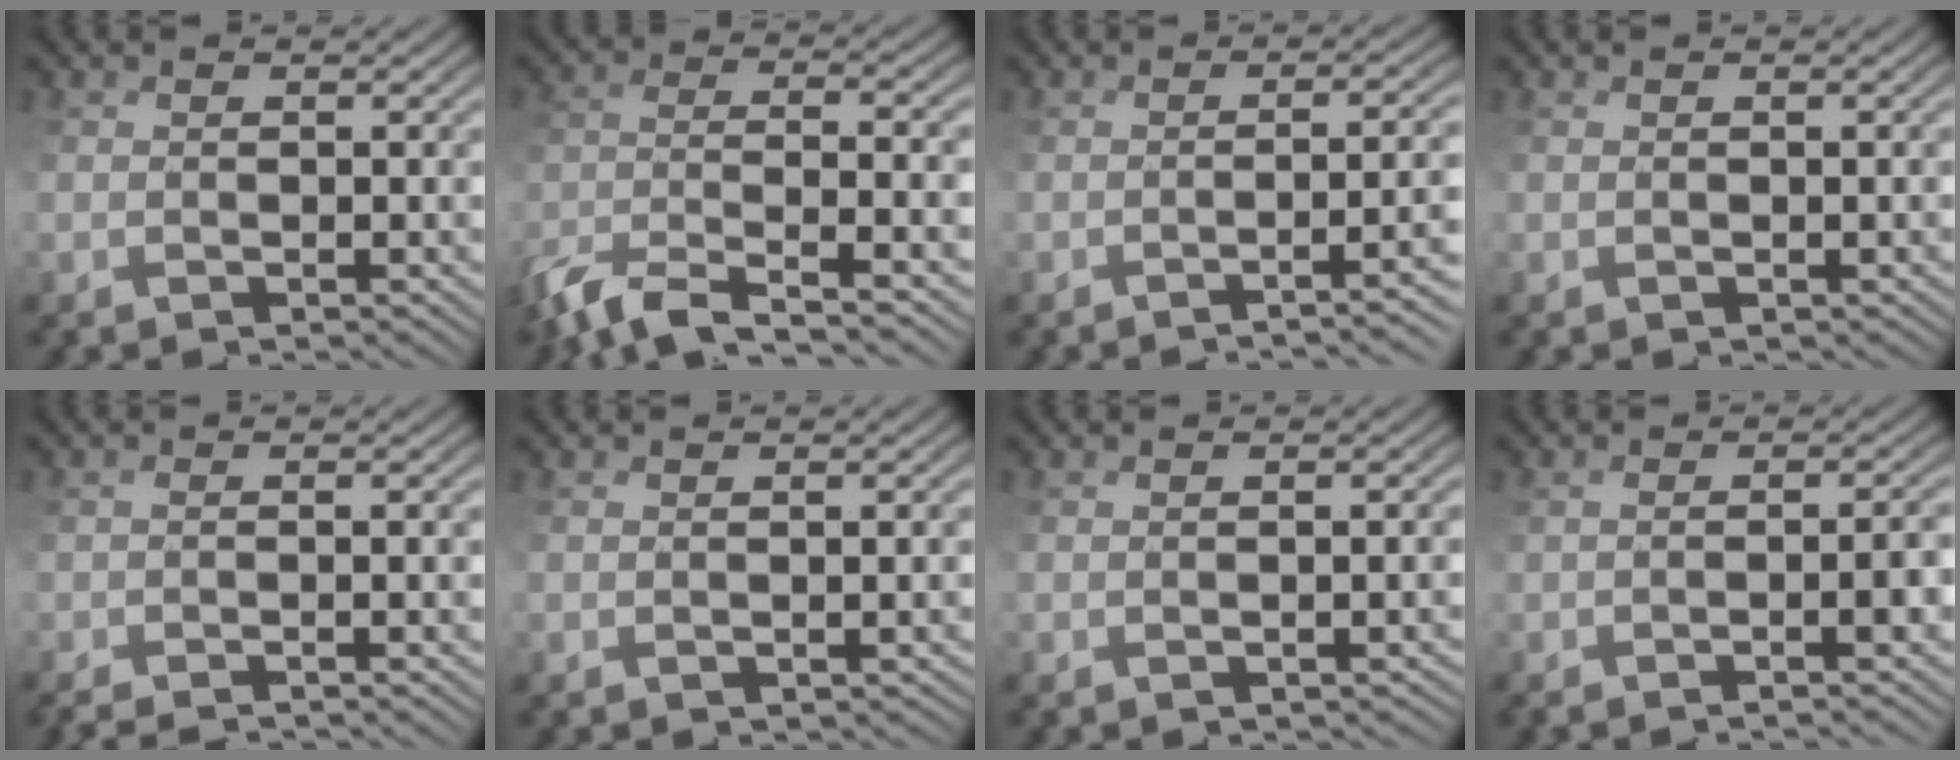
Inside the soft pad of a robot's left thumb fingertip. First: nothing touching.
{"total": 9.6, "force": [-7.4, 1.7, 5.8], "torque": [-0.120, -0.004, -0.134]}
{"total": 6.0, "force": [-3.5, 0.7, 4.8], "torque": [-0.040, 0.006, -0.027]}
{"total": 0.7, "force": [-0.3, 0.6, 0.3], "torque": [-0.003, -0.003, 0.001]}
{"total": 2.9, "force": [-2.5, -0.2, 1.3], "torque": [-0.012, -0.001, -0.038]}
{"total": 1.5, "force": [-0.9, 0.9, 0.8], "torque": [-0.003, -0.002, -0.006]}
{"total": 2.0, "force": [-1.5, 0.8, 1.1], "torque": [-0.002, 0.000, -0.009]}
{"total": 3.9, "force": [-2.5, 0.1, 3.0], "torque": [-0.020, 0.009, -0.021]}